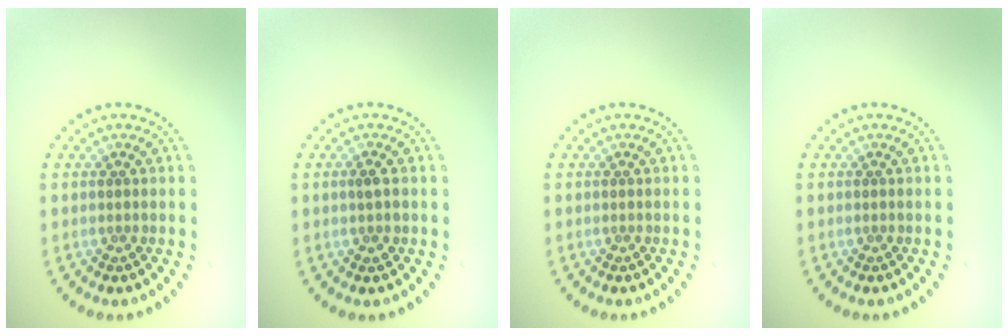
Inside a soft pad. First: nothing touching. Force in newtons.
{"total": 1.1, "press": 1.1, "slide": 0.1}
{"total": 0.0}
{"total": 0.0}